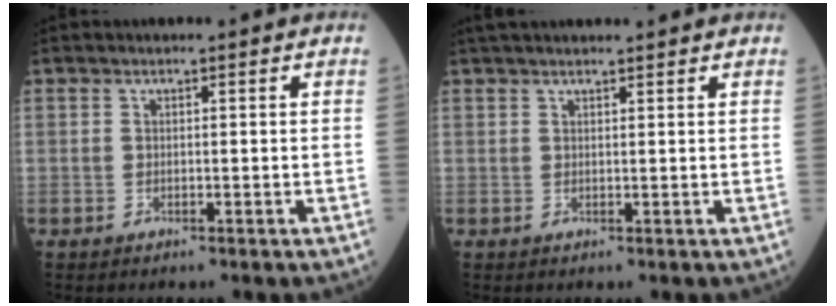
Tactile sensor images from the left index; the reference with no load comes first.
{"total": 7.5, "force": [6.7, 0.6, 3.3], "torque": [-0.047, 0.038, 0.096]}